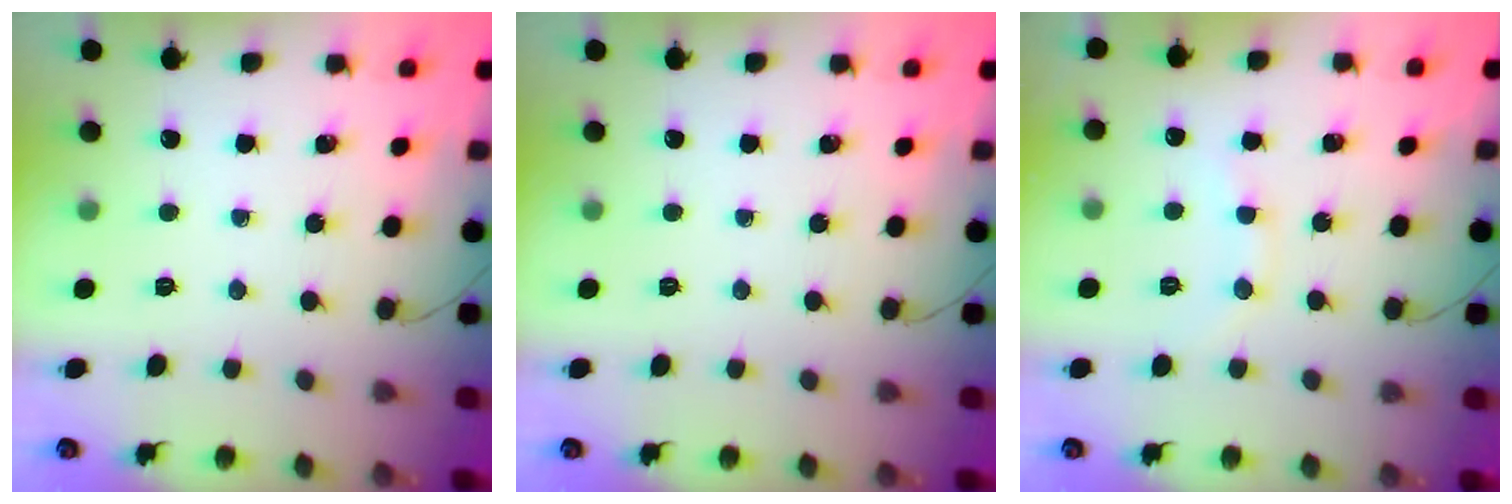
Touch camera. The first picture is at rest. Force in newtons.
{"total": 0.0}
{"total": 8.4, "press": 8.3, "slide": 1.4}